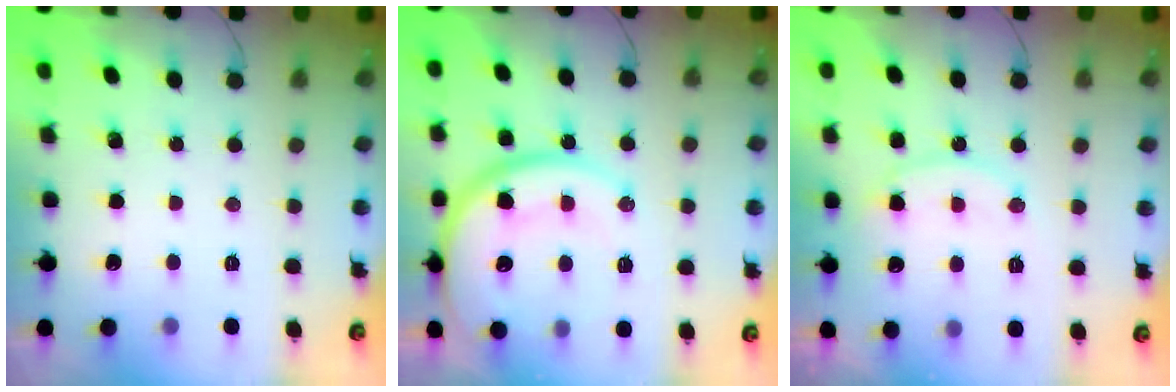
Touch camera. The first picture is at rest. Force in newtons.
{"total": 17.5, "press": 17.4, "slide": 1.8}
{"total": 12.8, "press": 12.7, "slide": 1.0}